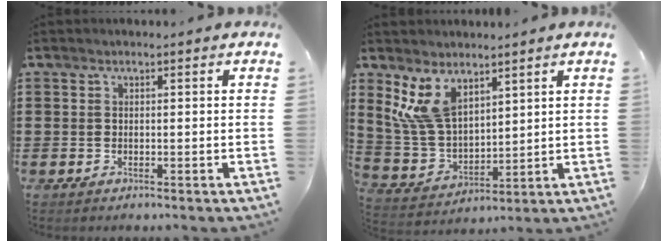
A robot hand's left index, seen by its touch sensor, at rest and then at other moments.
{"total": 9.0, "force": [5.4, 4.8, 5.3], "torque": [-0.142, -0.014, 0.102]}